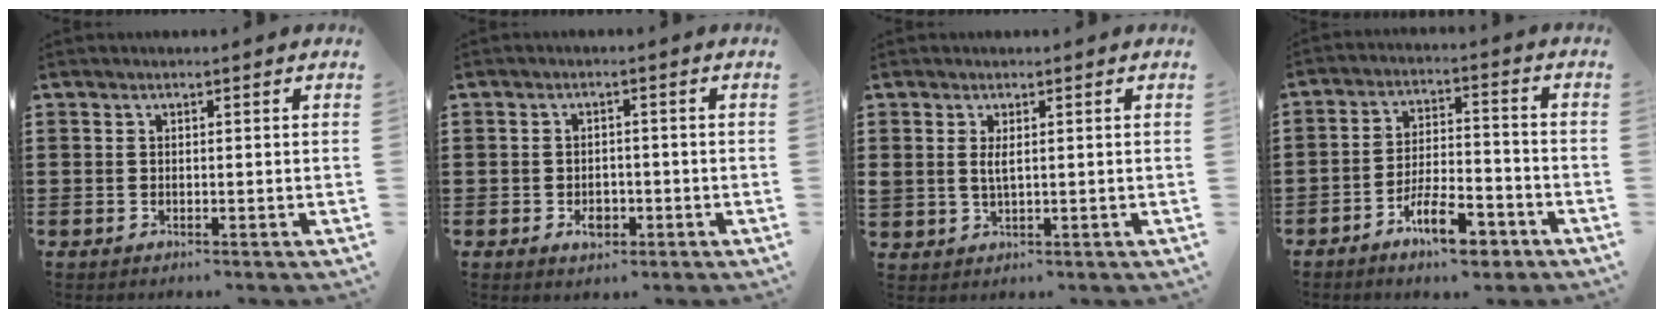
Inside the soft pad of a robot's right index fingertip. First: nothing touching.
{"total": 2.6, "force": [-1.2, 1.6, 1.7], "torque": [-0.021, -0.002, -0.022]}
{"total": 1.7, "force": [0.6, 0.6, 1.5], "torque": [-0.032, 0.003, 0.010]}
{"total": 8.8, "force": [-5.7, 2.8, 6.1], "torque": [-0.114, 0.011, -0.102]}